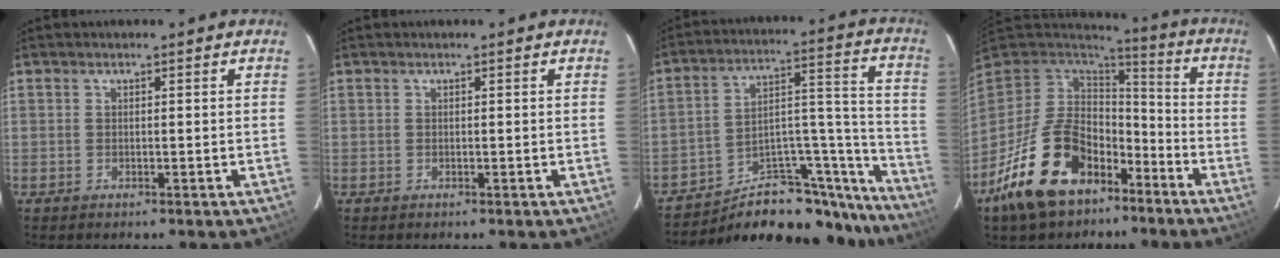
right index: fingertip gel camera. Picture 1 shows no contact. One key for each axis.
{"total": 0.0}
{"total": 26.3, "fx": -23.2, "fy": 7.1, "fz": 10.1, "tx": -0.109, "ty": 0.033, "tz": -0.332}
{"total": 19.0, "fx": -11.0, "fy": 10.5, "fz": 11.4, "tx": -0.232, "ty": 0.019, "tz": -0.197}